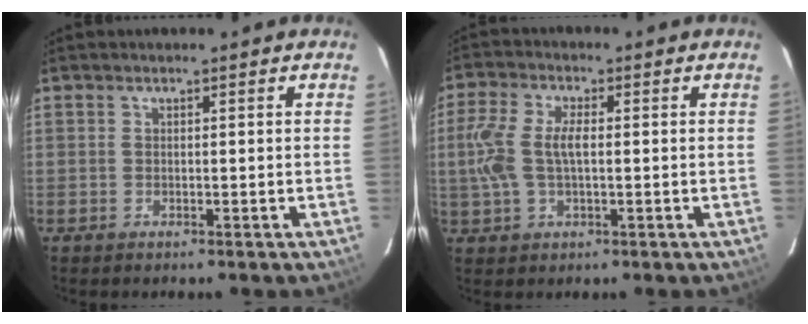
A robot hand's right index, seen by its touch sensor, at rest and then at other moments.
{"total": 8.1, "force": [0.1, 3.8, 7.1], "torque": [-0.156, 0.008, 0.002]}